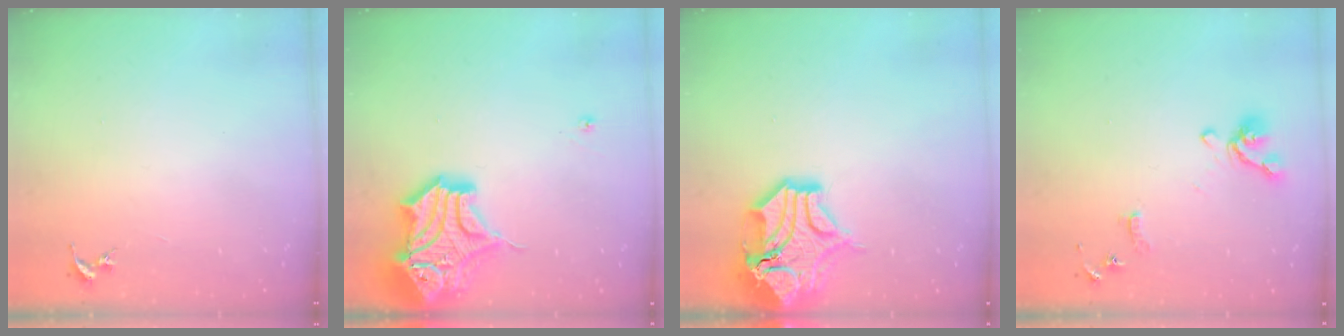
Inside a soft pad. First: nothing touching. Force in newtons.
{"total": 19.9, "press": 19.7, "slide": 3.3}
{"total": 17.9, "press": 17.7, "slide": 2.6}
{"total": 11.5, "press": 11.4, "slide": 1.6}